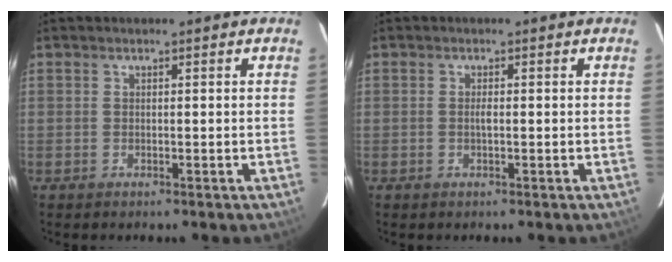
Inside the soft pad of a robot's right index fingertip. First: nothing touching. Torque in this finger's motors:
{"motor_torque": [0.42, 0.18, 0.17, 0.04]}